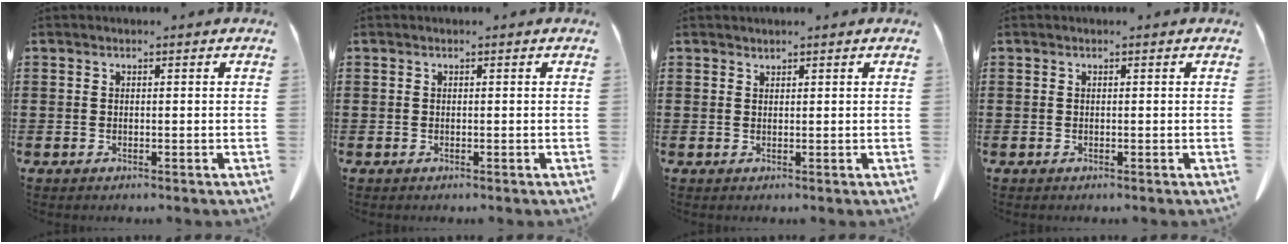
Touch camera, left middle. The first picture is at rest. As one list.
[{"total": 0.0}, {"total": 0.8, "force": [0.8, 0.1, 0.0], "torque": [-0.001, -0.001, 0.015]}, {"total": 0.0}]